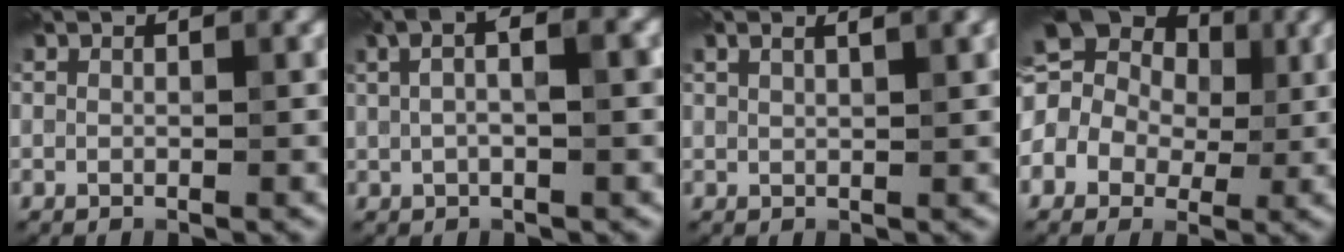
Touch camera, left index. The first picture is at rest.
{"total": 4.9, "force": [1.4, 1.9, 4.3], "torque": [-0.075, 0.018, 0.017]}
{"total": 2.6, "force": [1.5, 0.8, 2.0], "torque": [-0.019, 0.003, 0.014]}
{"total": 15.4, "force": [3.6, 13.1, 7.2], "torque": [-0.154, 0.047, 0.011]}